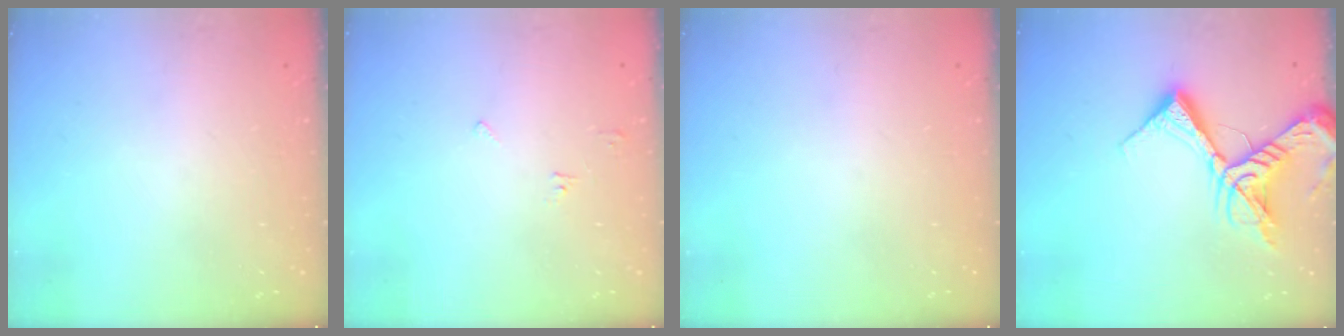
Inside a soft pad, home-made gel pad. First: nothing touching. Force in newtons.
{"total": 4.7, "press": 4.7, "slide": 0.5}
{"total": 0.0}
{"total": 14.6, "press": 14.5, "slide": 1.6}